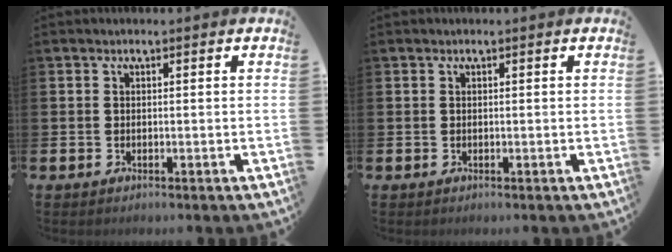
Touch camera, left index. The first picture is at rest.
{"total": 0.0}